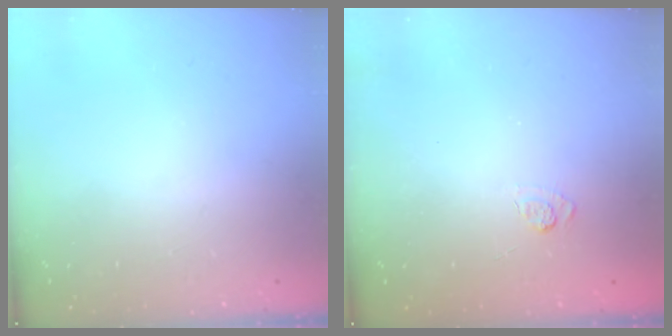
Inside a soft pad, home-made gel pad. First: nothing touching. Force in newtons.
{"total": 2.2, "press": 1.8, "slide": 1.3}